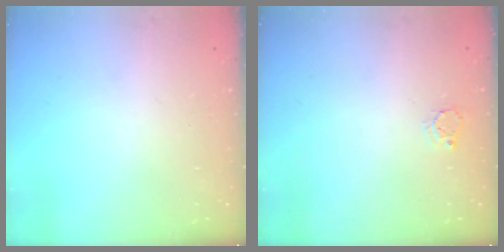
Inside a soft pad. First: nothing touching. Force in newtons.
{"total": 3.0, "press": 3.0, "slide": 0.2}